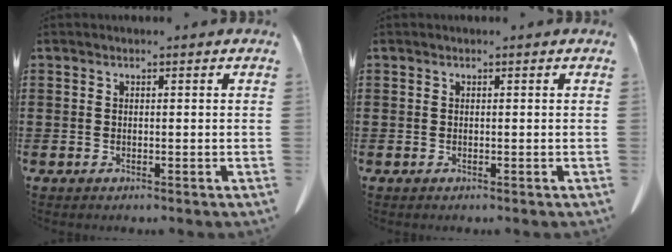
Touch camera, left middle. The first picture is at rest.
{"total": 0.0}